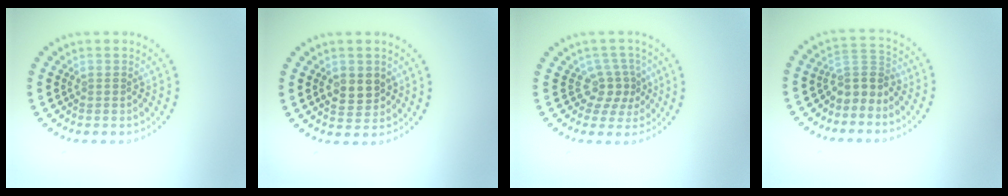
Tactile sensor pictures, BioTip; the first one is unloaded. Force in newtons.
{"total": 2.5, "press": 2.5, "slide": 0.3}
{"total": 2.6, "press": 1.8, "slide": 1.9}
{"total": 3.0, "press": 2.1, "slide": 2.0}